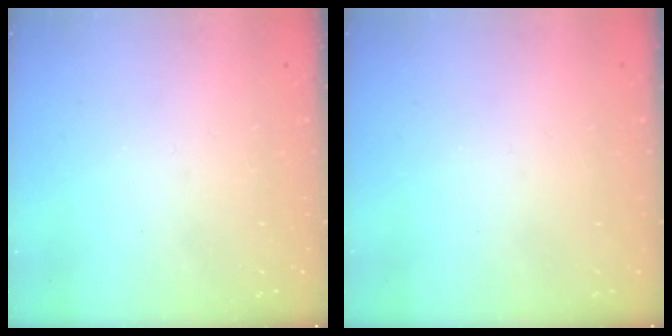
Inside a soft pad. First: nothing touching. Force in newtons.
{"total": 0.0}